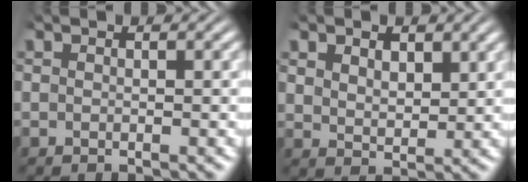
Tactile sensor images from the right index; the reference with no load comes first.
{"total": 2.0, "force": [1.3, 1.0, 1.2], "torque": [-0.027, -0.015, 0.037]}